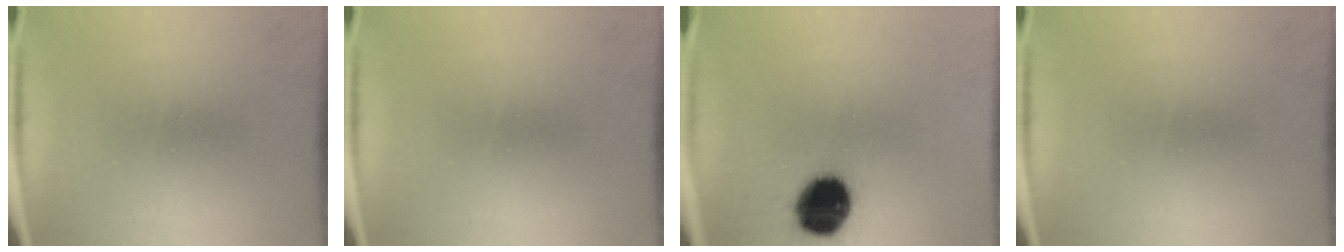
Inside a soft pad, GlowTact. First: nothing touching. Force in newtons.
{"total": 0.0}
{"total": 15.7}
{"total": 0.0}